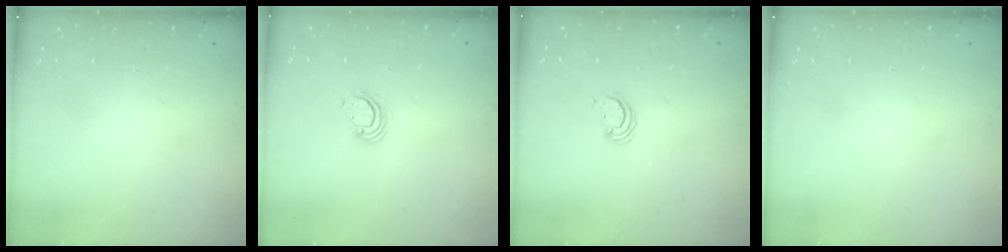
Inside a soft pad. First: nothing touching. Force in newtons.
{"total": 4.1, "press": 4.1, "slide": 0.3}
{"total": 2.6, "press": 2.6, "slide": 0.2}
{"total": 0.0}